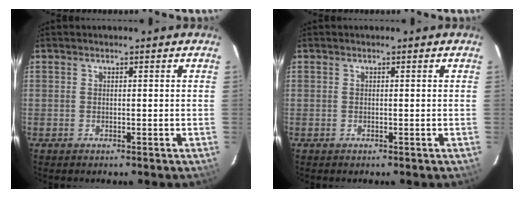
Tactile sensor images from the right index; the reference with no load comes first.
{"total": 0.0}